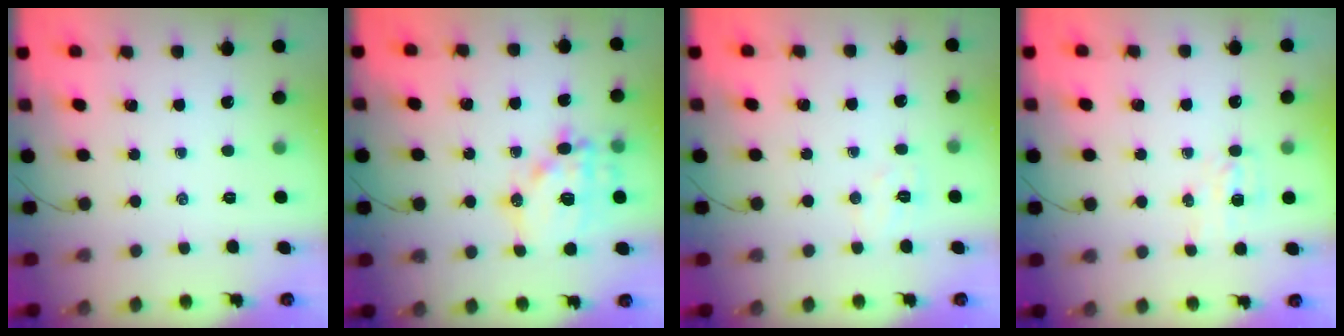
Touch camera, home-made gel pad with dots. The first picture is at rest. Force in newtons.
{"total": 15.2, "press": 14.9, "slide": 3.2}
{"total": 5.6, "press": 5.5, "slide": 1.1}
{"total": 4.2, "press": 4.0, "slide": 1.2}